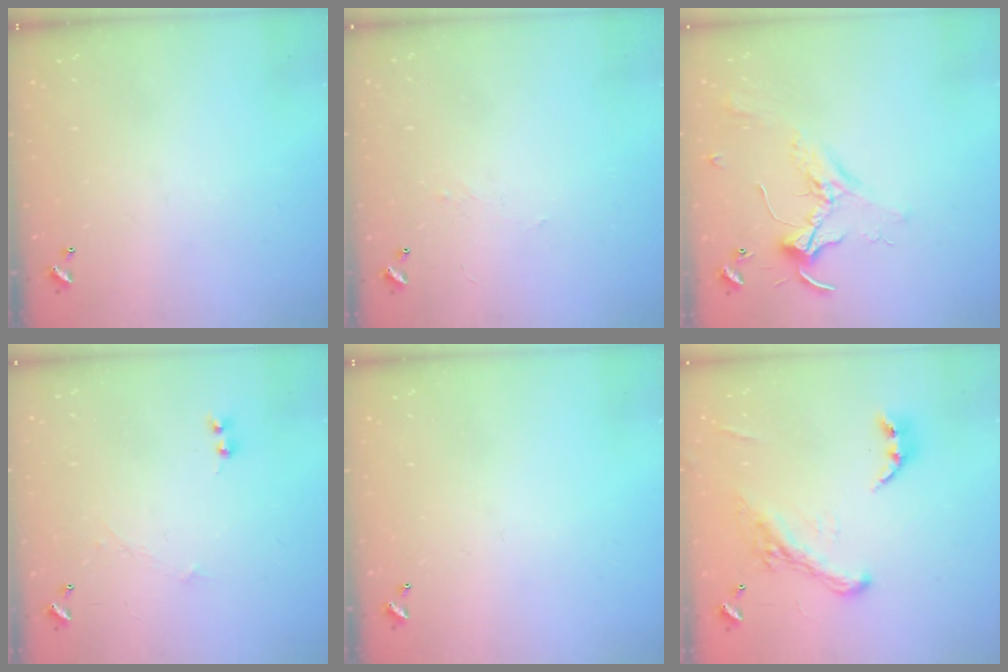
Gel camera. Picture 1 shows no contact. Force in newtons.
{"total": 2.2, "press": 2.0, "slide": 0.8}
{"total": 2.3, "press": 2.3, "slide": 0.5}
{"total": 0.0}
{"total": 0.0}
{"total": 5.1, "press": 4.9, "slide": 1.4}